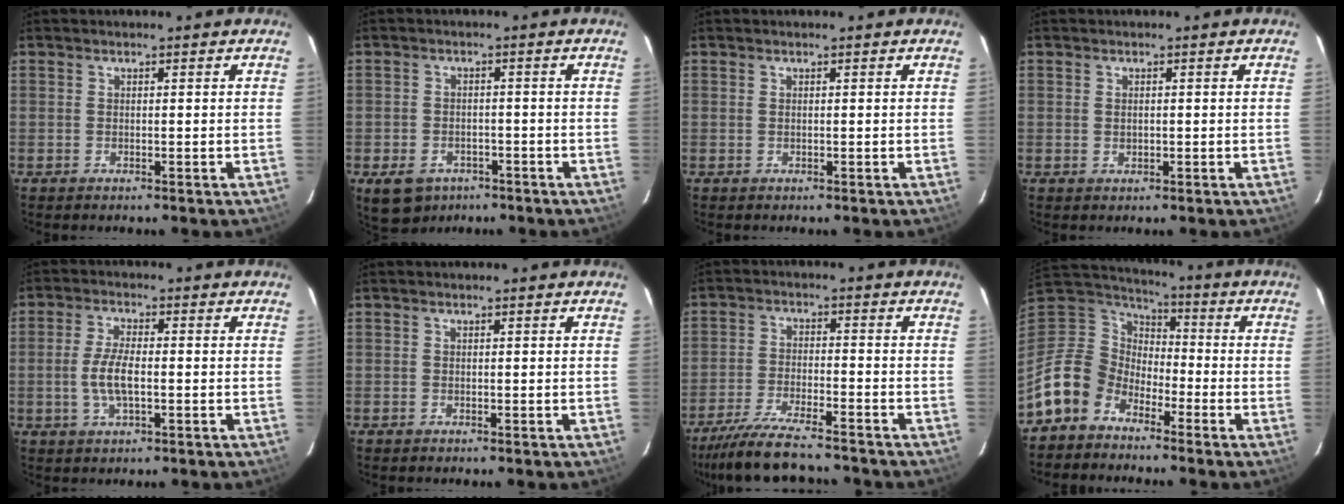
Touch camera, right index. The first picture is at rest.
{"total": 7.8, "force": [-4.7, 5.4, 3.3], "torque": [-0.078, 0.001, -0.063]}
{"total": 0.0}
{"total": 1.0, "force": [0.0, 0.8, 0.5], "torque": [-0.007, 0.000, 0.002]}
{"total": 5.9, "force": [-1.1, 2.1, 5.4], "torque": [-0.112, 0.000, -0.020]}
{"total": 0.0}
{"total": 13.7, "force": [-12.1, 1.9, 6.1], "torque": [-0.142, -0.025, -0.206]}
{"total": 11.6, "force": [-8.2, 7.8, 3.0], "torque": [-0.083, 0.027, -0.166]}